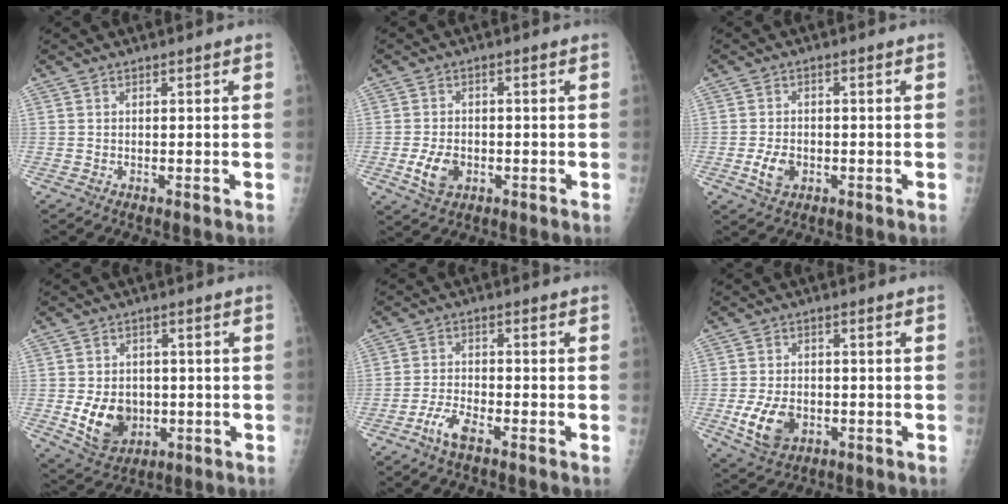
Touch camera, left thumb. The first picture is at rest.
{"total": 5.4, "force": [-1.7, 3.6, 3.7], "torque": [-0.065, 0.002, -0.026]}
{"total": 4.4, "force": [-1.4, 2.9, 2.9], "torque": [-0.053, 0.004, -0.022]}
{"total": 9.4, "force": [-1.5, 7.3, 5.8], "torque": [-0.072, -0.004, -0.010]}
{"total": 4.6, "force": [-3.0, 1.5, 3.2], "torque": [-0.070, 0.017, -0.057]}
{"total": 7.9, "force": [-2.1, 5.3, 5.4], "torque": [-0.091, 0.003, -0.028]}